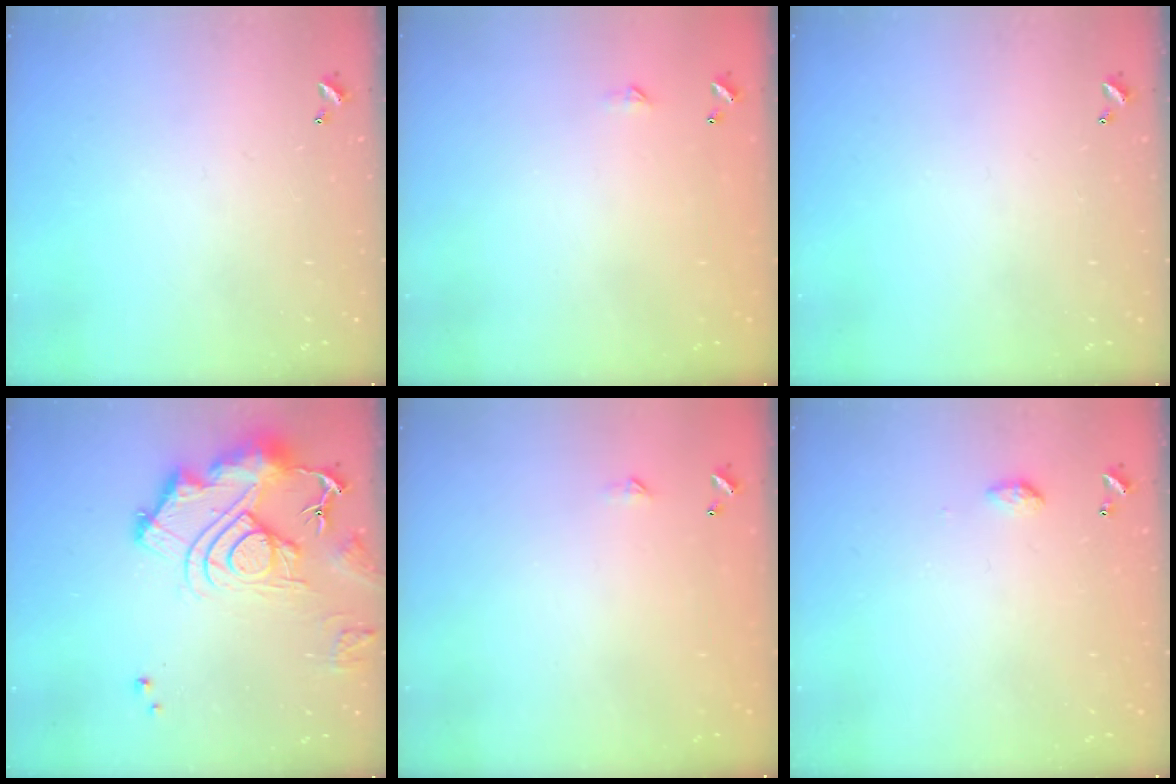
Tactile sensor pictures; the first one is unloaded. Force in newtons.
{"total": 2.3, "press": 2.3, "slide": 0.4}
{"total": 0.0}
{"total": 16.2, "press": 16.1, "slide": 1.7}
{"total": 2.3, "press": 2.3, "slide": 0.4}
{"total": 4.1, "press": 4.1, "slide": 0.6}